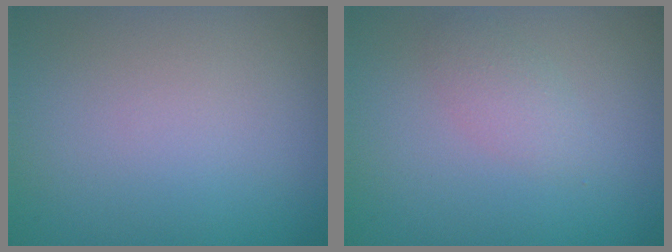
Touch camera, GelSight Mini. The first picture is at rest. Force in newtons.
{"total": 1.6, "press": 1.6, "slide": 0.0}